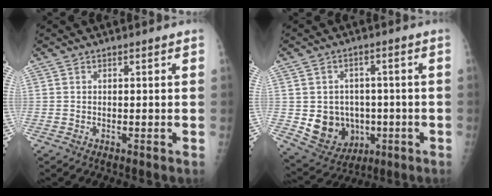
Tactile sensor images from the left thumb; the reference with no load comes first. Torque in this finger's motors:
{"motor_torque": [-0.37, 0.48, 0.06, -0.08, 0.05]}